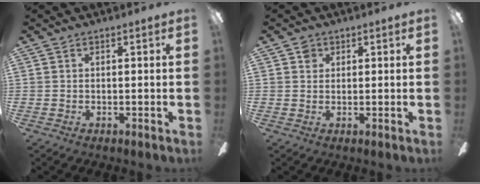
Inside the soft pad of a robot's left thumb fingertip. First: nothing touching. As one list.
[{"total": 1.9, "force": [1.0, 1.5, 0.6], "torque": [-0.006, 0.001, 0.016]}]